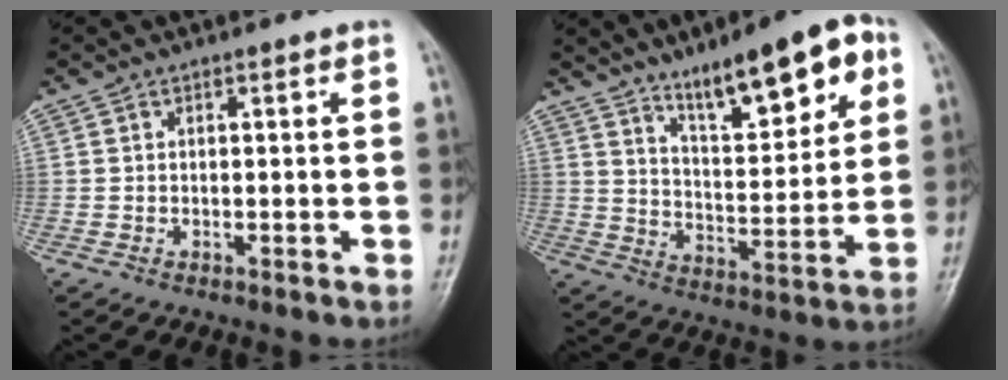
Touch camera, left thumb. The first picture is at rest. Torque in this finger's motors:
{"motor_torque": [0.61, 0.46, 1.14, -1.05, 0.14]}